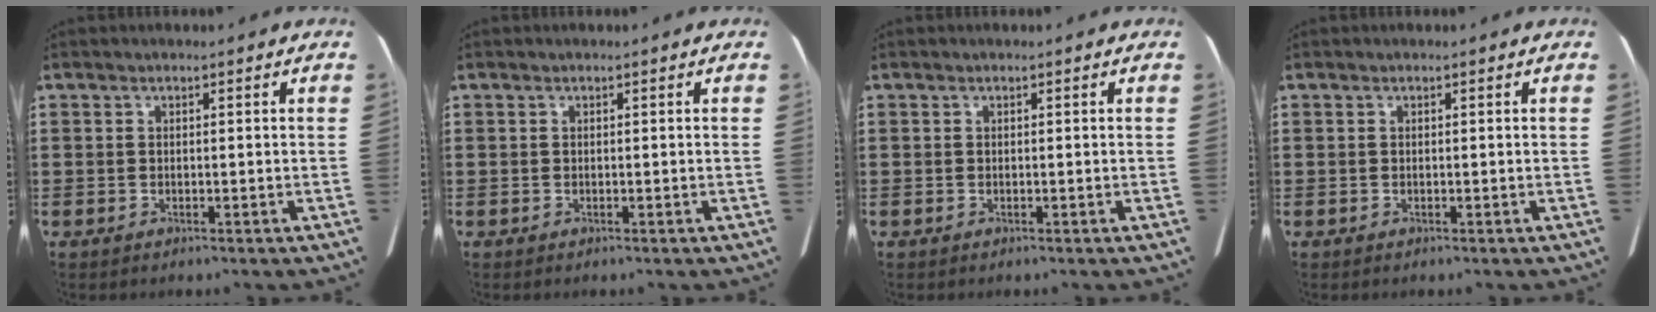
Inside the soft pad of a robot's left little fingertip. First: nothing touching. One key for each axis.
{"total": 0.0}
{"total": 0.0}
{"total": 0.0}